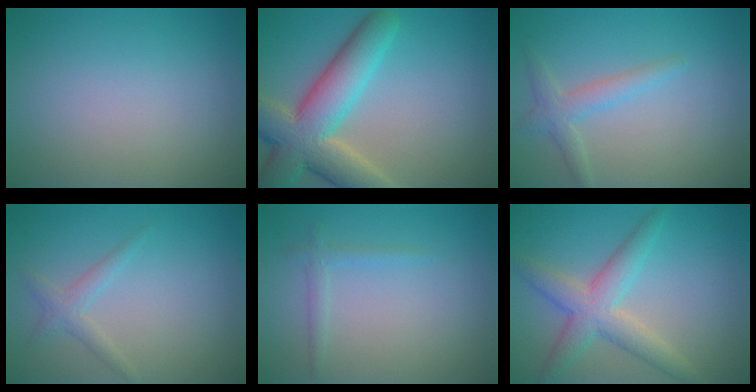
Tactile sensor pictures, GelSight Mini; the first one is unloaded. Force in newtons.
{"total": 9.2, "press": 9.2, "slide": 0.7}
{"total": 2.2, "press": 2.2, "slide": 0.1}
{"total": 1.6, "press": 1.6, "slide": 0.1}
{"total": 1.1, "press": 1.1, "slide": 0.1}
{"total": 4.6, "press": 4.5, "slide": 0.1}